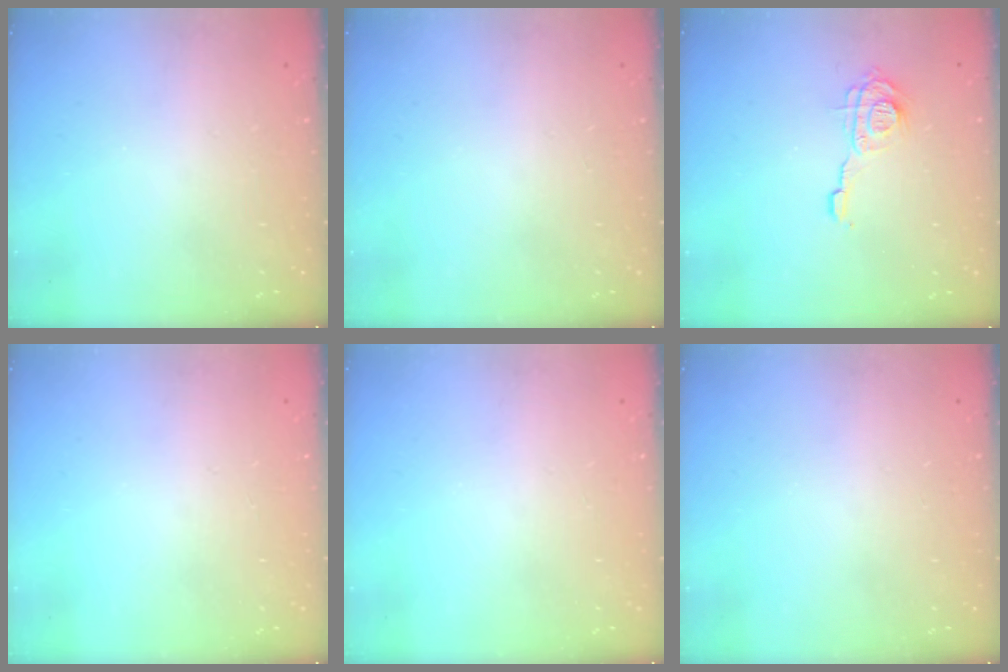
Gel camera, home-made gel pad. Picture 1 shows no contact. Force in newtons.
{"total": 0.0}
{"total": 9.0, "press": 9.0, "slide": 0.6}
{"total": 0.0}
{"total": 0.0}
{"total": 0.0}